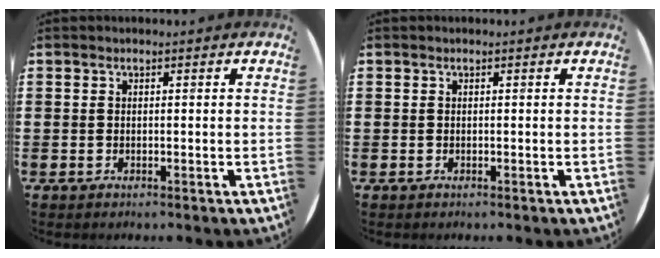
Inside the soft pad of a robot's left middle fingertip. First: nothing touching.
{"total": 0.0}